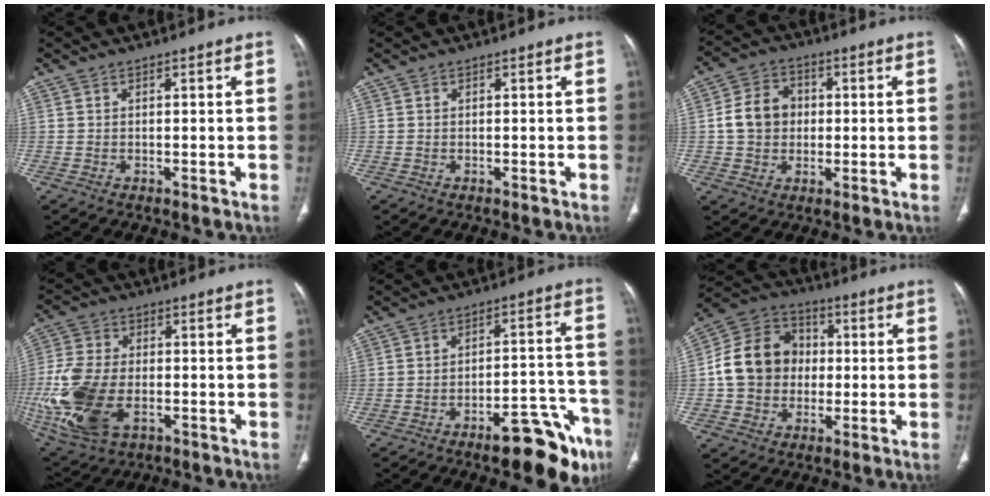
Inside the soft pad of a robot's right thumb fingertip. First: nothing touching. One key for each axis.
{"total": 0.0}
{"total": 8.7, "fx": 0.3, "fy": 7.4, "fz": 4.6, "tx": -0.060, "ty": 0.014, "tz": -0.002}
{"total": 16.6, "fx": -3.9, "fy": 9.7, "fz": 12.8, "tx": -0.293, "ty": -0.004, "tz": -0.066}
{"total": 14.5, "fx": -9.1, "fy": 4.4, "fz": 10.4, "tx": -0.089, "ty": 0.073, "tz": -0.123}
{"total": 13.9, "fx": -0.2, "fy": 11.9, "fz": 7.1, "tx": -0.105, "ty": 0.029, "tz": -0.010}